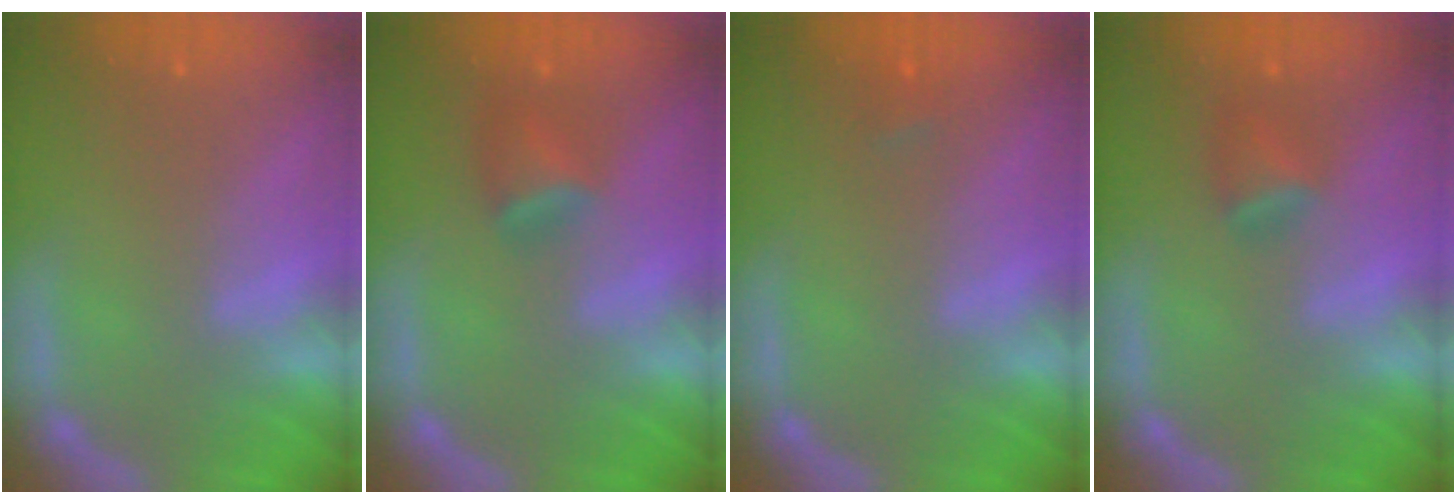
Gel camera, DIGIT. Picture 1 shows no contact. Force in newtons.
{"total": 2.9}
{"total": 0.9}
{"total": 2.4}